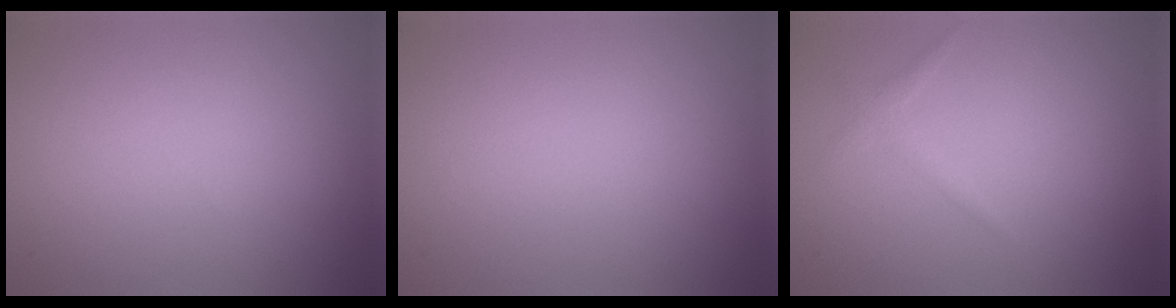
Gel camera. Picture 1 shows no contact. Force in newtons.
{"total": 0.0}
{"total": 1.1, "press": 1.1, "slide": 0.1}